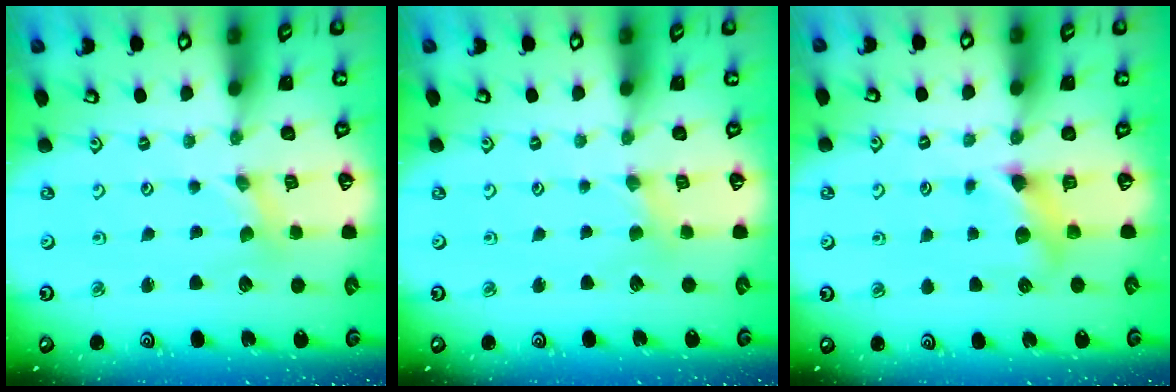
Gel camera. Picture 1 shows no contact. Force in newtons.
{"total": 1.4, "press": 1.4, "slide": 0.3}
{"total": 6.4, "press": 6.4, "slide": 0.7}